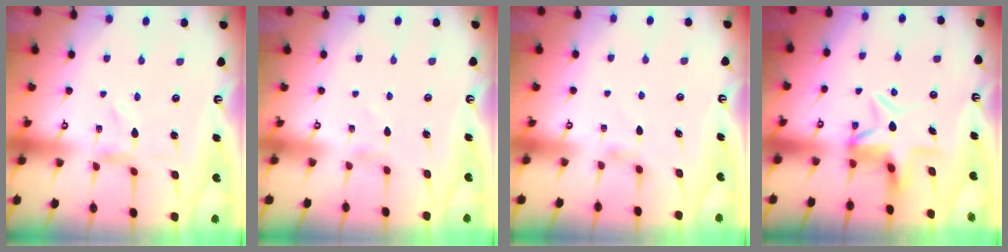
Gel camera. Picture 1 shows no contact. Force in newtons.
{"total": 0.0}
{"total": 1.6, "press": 1.6, "slide": 0.4}
{"total": 7.4, "press": 7.4, "slide": 0.6}